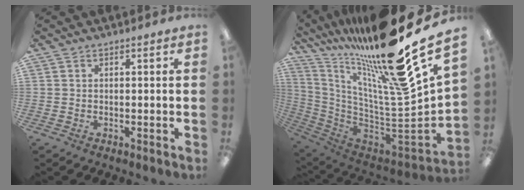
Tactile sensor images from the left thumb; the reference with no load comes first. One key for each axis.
{"total": 23.1, "fx": 17.3, "fy": 1.7, "fz": 15.2, "tx": -0.206, "ty": -0.172, "tz": 0.278}